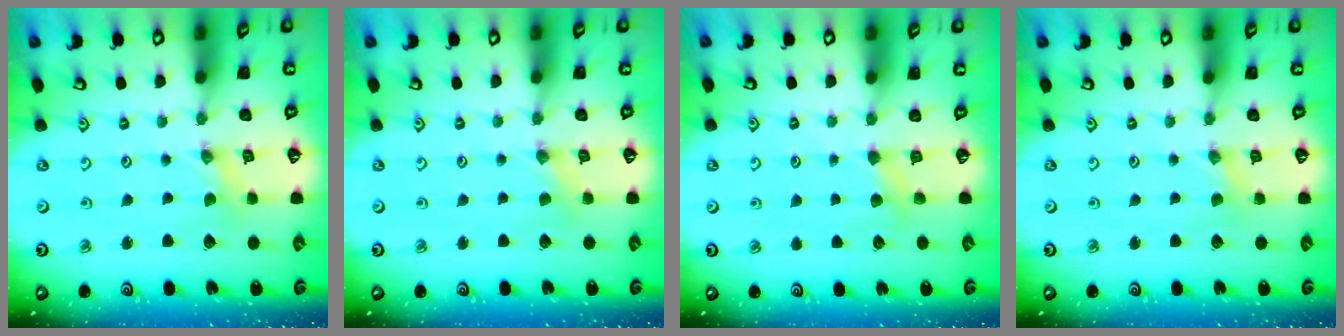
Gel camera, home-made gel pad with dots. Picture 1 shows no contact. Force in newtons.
{"total": 2.5, "press": 2.4, "slide": 0.4}
{"total": 3.6, "press": 3.6, "slide": 0.4}
{"total": 1.9, "press": 1.9, "slide": 0.3}